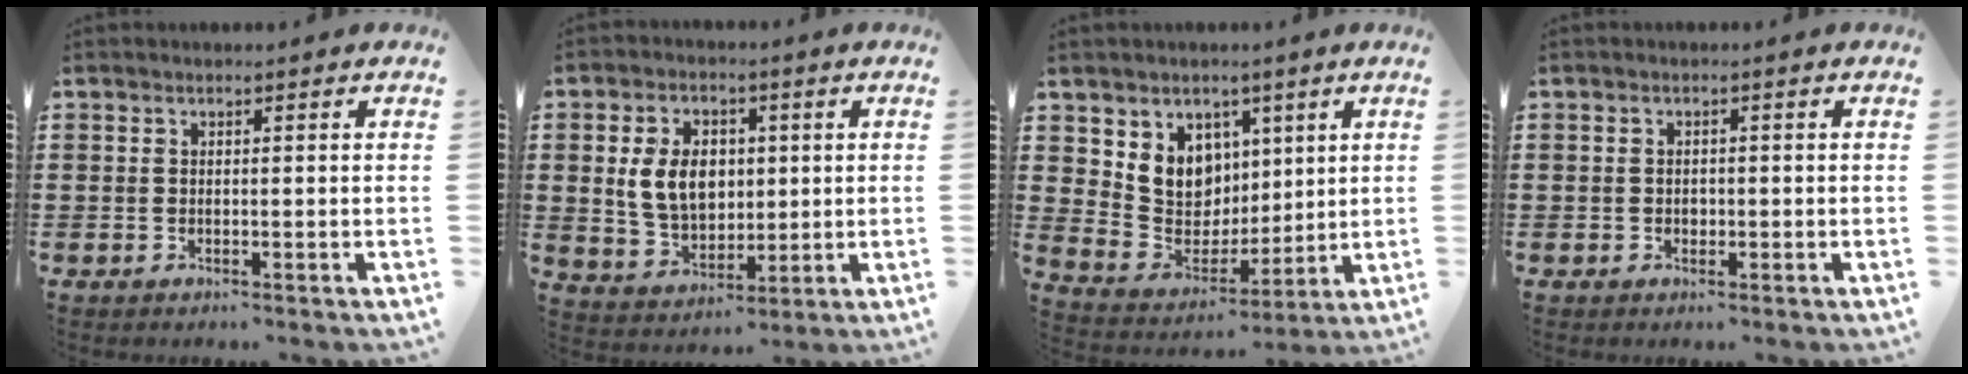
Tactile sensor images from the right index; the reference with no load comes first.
{"total": 8.3, "force": [1.2, 6.1, 5.6], "torque": [-0.121, 0.010, 0.016]}
{"total": 8.3, "force": [3.3, 7.4, 1.7], "torque": [-0.062, -0.027, 0.066]}
{"total": 0.8, "force": [-0.1, 0.7, 0.5], "torque": [-0.009, 0.004, -0.002]}